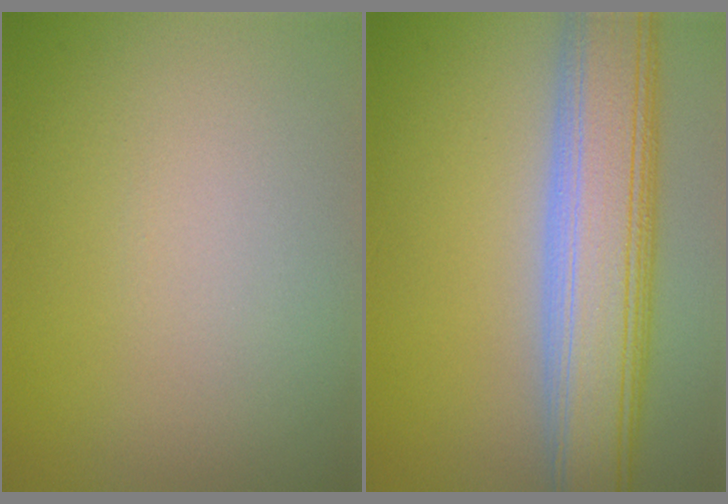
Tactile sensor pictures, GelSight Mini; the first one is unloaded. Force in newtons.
{"total": 9.4, "press": 9.4, "slide": 0.4}